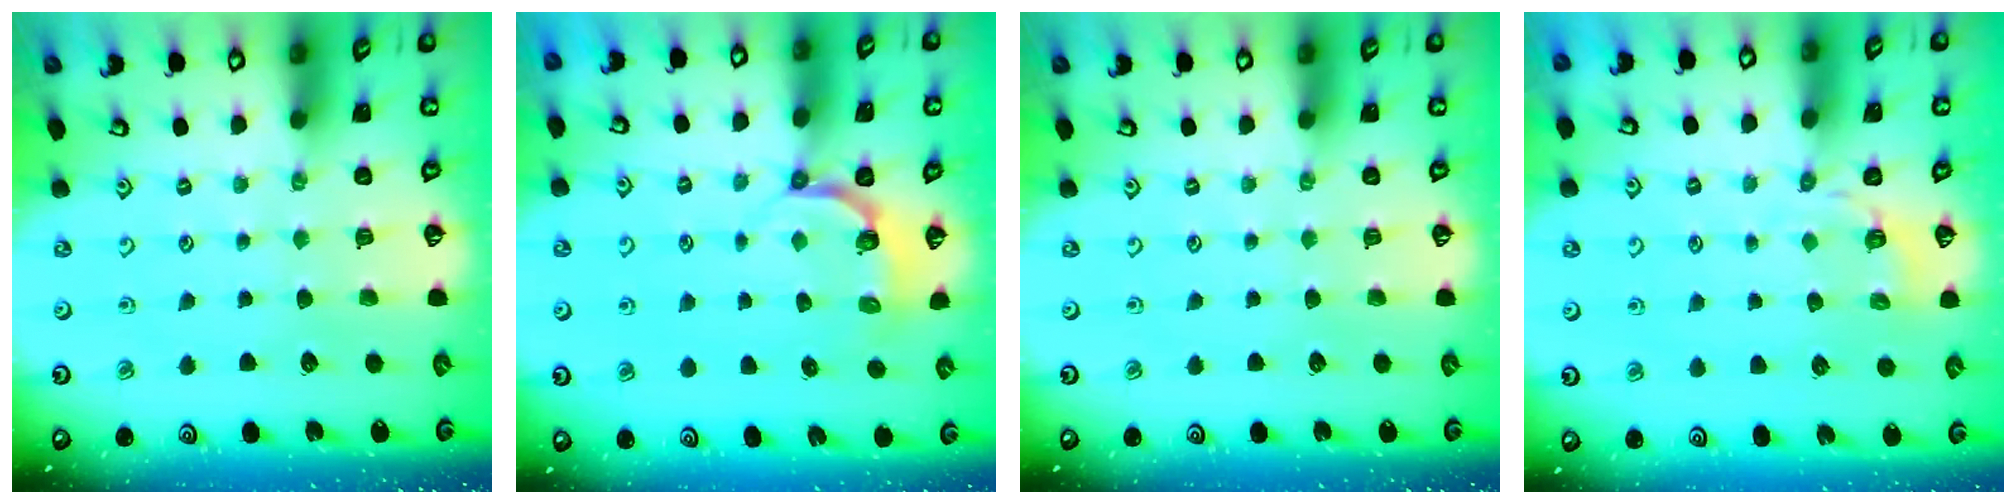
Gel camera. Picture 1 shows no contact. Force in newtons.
{"total": 4.9, "press": 3.8, "slide": 3.0}
{"total": 0.0}
{"total": 3.1, "press": 2.1, "slide": 2.3}